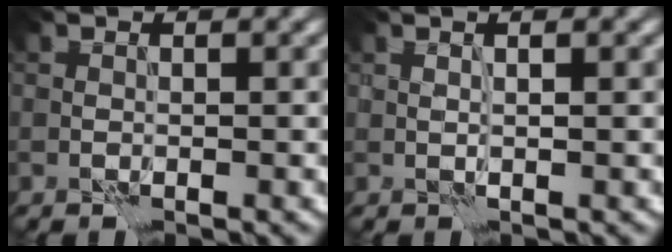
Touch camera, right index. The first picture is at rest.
{"total": 0.9, "force": [0.6, -0.2, 0.6], "torque": [-0.012, -0.002, 0.011]}